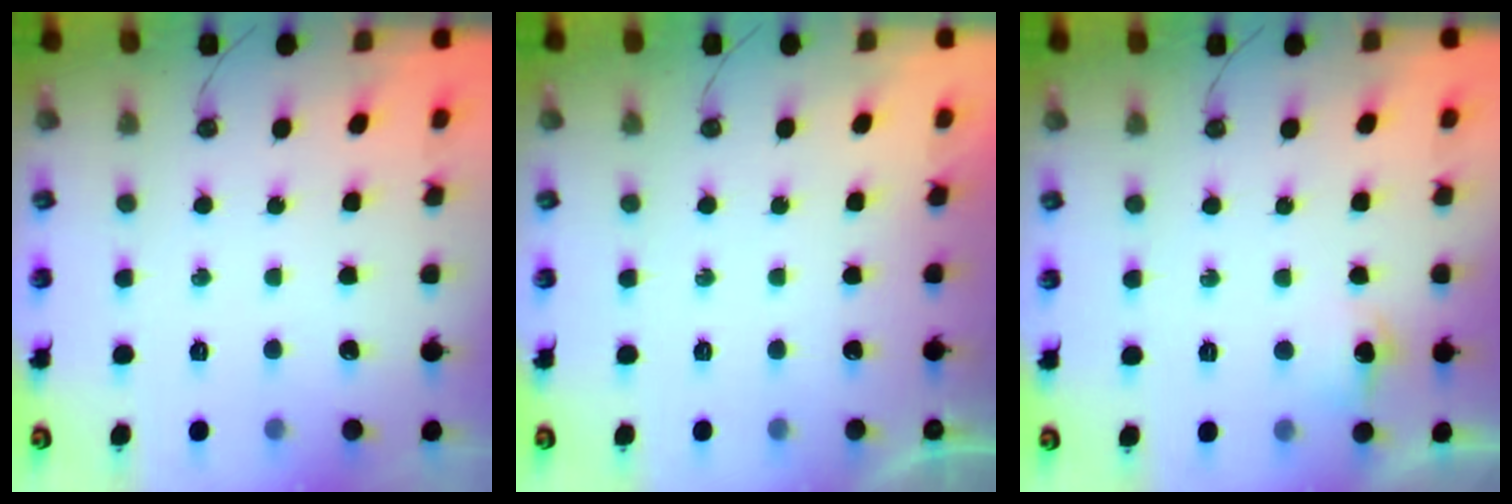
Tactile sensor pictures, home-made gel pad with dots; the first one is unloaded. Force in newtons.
{"total": 0.0}
{"total": 6.4, "press": 6.4, "slide": 0.4}